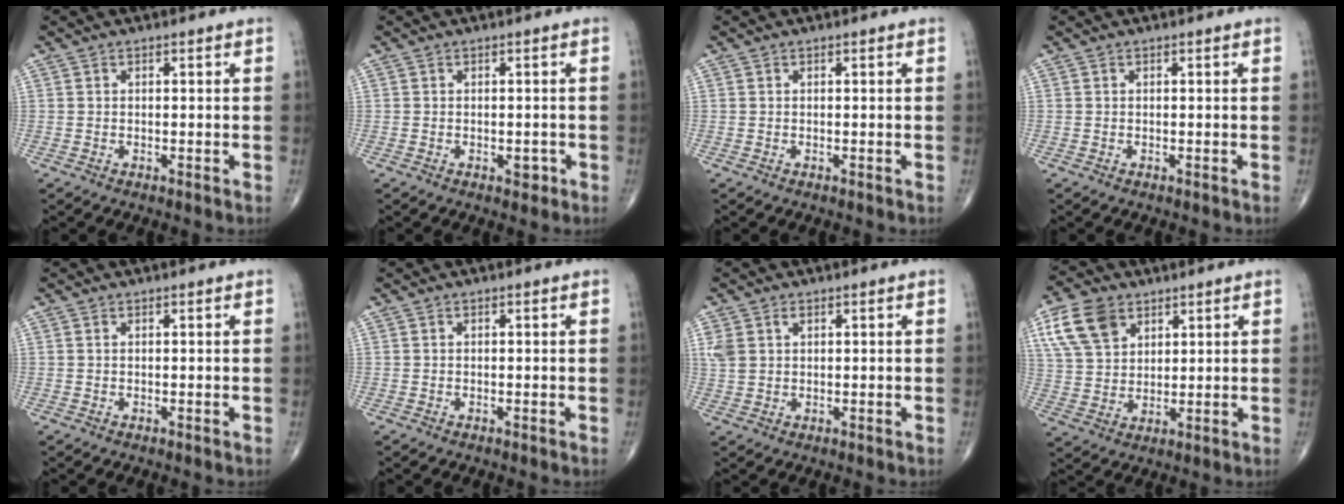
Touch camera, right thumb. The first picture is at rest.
{"total": 1.6, "force": [-0.6, 1.0, 1.1], "torque": [-0.007, 0.001, -0.007]}
{"total": 0.0}
{"total": 0.0}
{"total": 0.0}
{"total": 0.0}
{"total": 4.0, "force": [1.5, 2.6, 2.5], "torque": [-0.060, 0.008, 0.039]}
{"total": 10.9, "force": [5.4, 7.3, 6.1], "torque": [-0.105, -0.010, 0.107]}